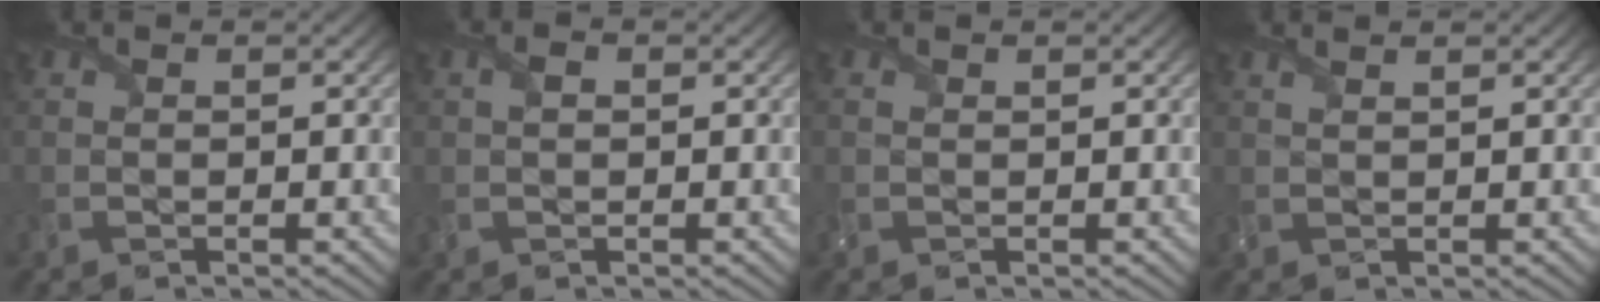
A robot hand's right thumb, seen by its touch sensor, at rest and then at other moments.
{"total": 1.4, "force": [0.1, 0.9, 1.1], "torque": [-0.027, 0.002, 0.002]}
{"total": 0.7, "force": [0.2, 0.5, 0.5], "torque": [-0.015, 0.000, 0.005]}
{"total": 1.3, "force": [1.0, 0.2, 0.8], "torque": [-0.018, 0.001, 0.013]}